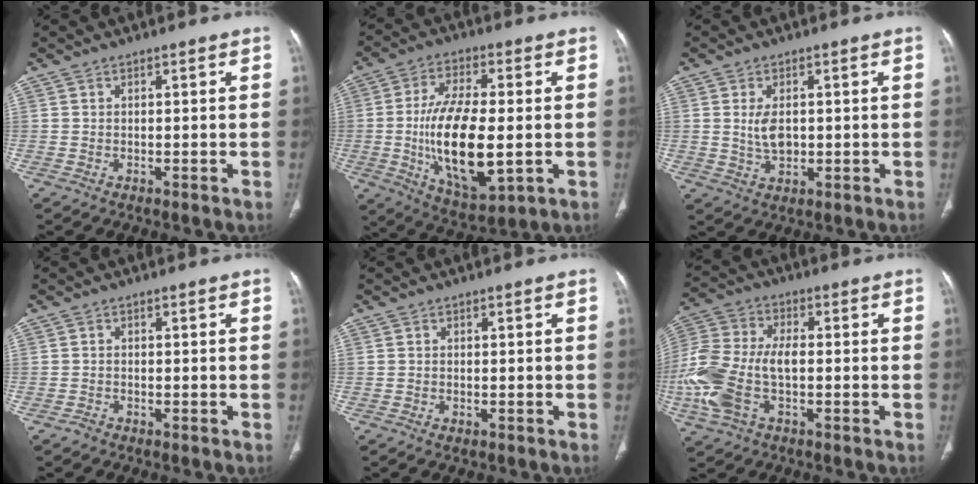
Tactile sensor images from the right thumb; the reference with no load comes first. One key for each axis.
{"total": 18.3, "fx": -2.0, "fy": 7.7, "fz": 16.5, "tx": -0.299, "ty": -0.009, "tz": -0.023}
{"total": 4.6, "fx": 0.4, "fy": 2.8, "fz": 3.7, "tx": -0.068, "ty": -0.007, "tz": 0.013}
{"total": 0.9, "fx": -0.7, "fy": 0.5, "fz": 0.2, "tx": -0.005, "ty": 0.001, "tz": -0.018}
{"total": 0.9, "fx": -0.4, "fy": 0.6, "fz": 0.6, "tx": -0.011, "ty": 0.000, "tz": -0.004}
{"total": 15.9, "fx": -3.3, "fy": 9.1, "fz": 12.6, "tx": -0.299, "ty": 0.018, "tz": -0.060}